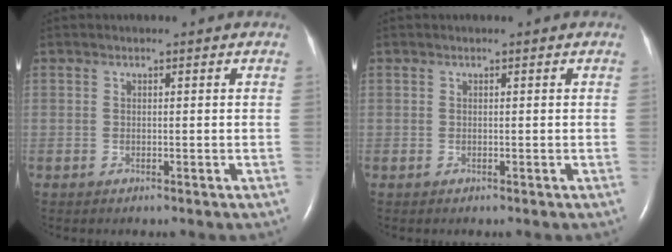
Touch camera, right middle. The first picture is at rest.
{"total": 0.0}